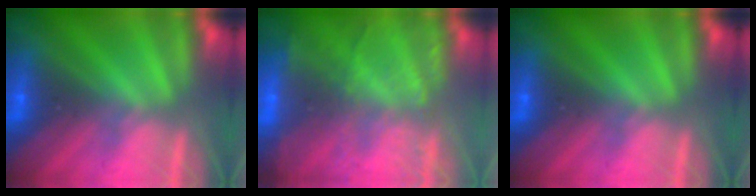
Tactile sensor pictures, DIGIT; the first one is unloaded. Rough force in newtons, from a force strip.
{"total": 6.7}
{"total": 0.0}